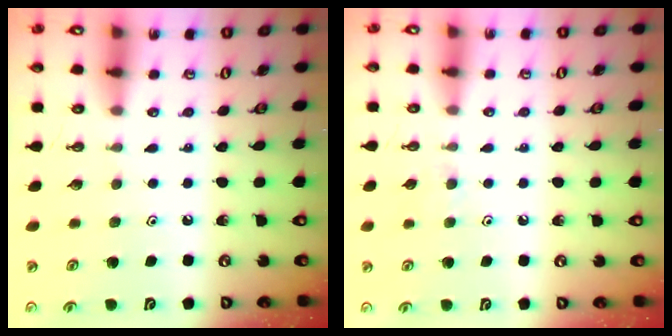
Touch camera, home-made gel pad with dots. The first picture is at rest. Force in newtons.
{"total": 3.7, "press": 3.7, "slide": 0.6}